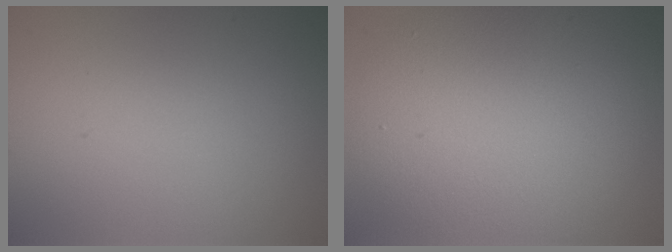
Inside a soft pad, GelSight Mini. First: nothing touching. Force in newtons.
{"total": 8.8, "press": 8.8, "slide": 0.3}